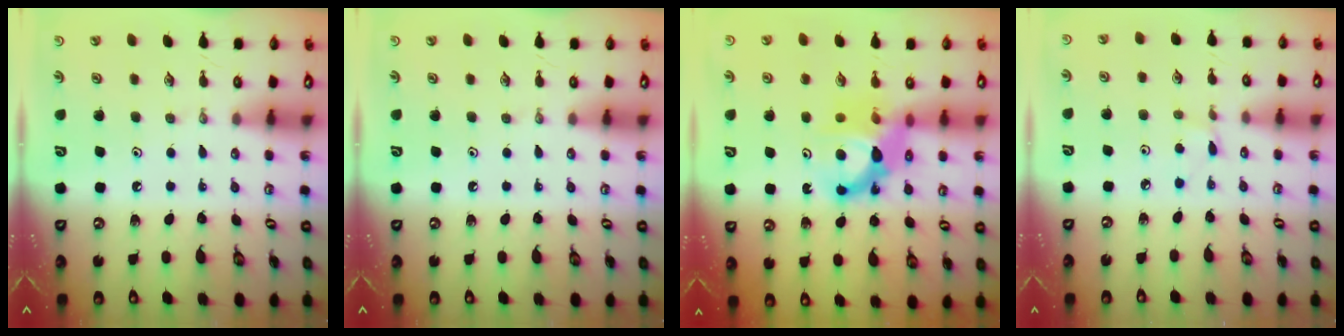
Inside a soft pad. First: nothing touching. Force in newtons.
{"total": 0.0}
{"total": 11.4, "press": 11.4, "slide": 1.2}
{"total": 2.2, "press": 2.2, "slide": 0.3}